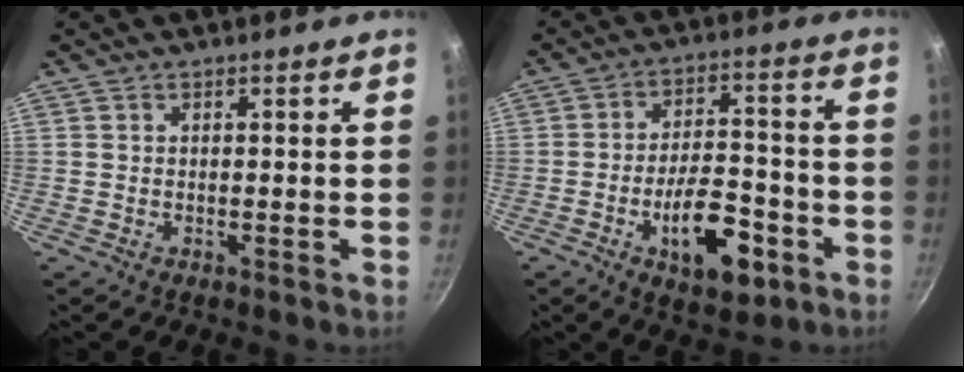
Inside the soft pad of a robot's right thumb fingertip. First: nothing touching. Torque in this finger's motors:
{"motor_torque": [0.10, 0.36, 0.19, 0.10, 0.25]}